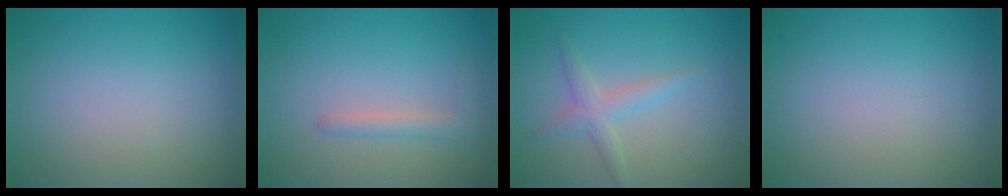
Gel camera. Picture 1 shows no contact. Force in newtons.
{"total": 1.5, "press": 1.5, "slide": 0.2}
{"total": 2.1, "press": 2.1, "slide": 0.1}
{"total": 0.0}